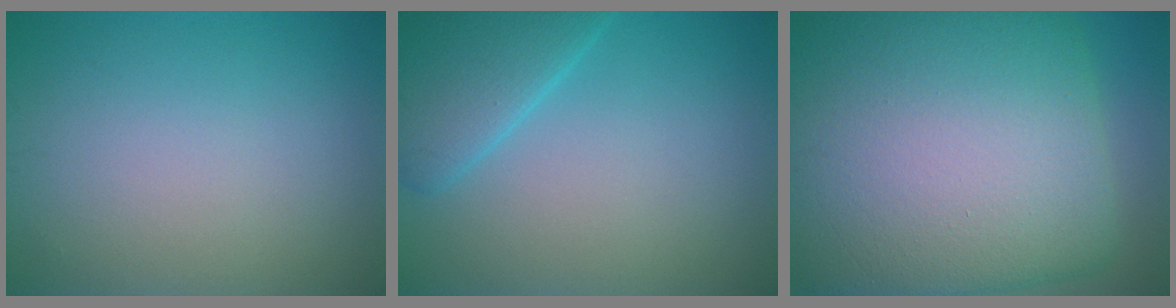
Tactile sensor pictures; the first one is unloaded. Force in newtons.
{"total": 4.6, "press": 4.6, "slide": 0.3}
{"total": 21.4, "press": 21.4, "slide": 0.5}